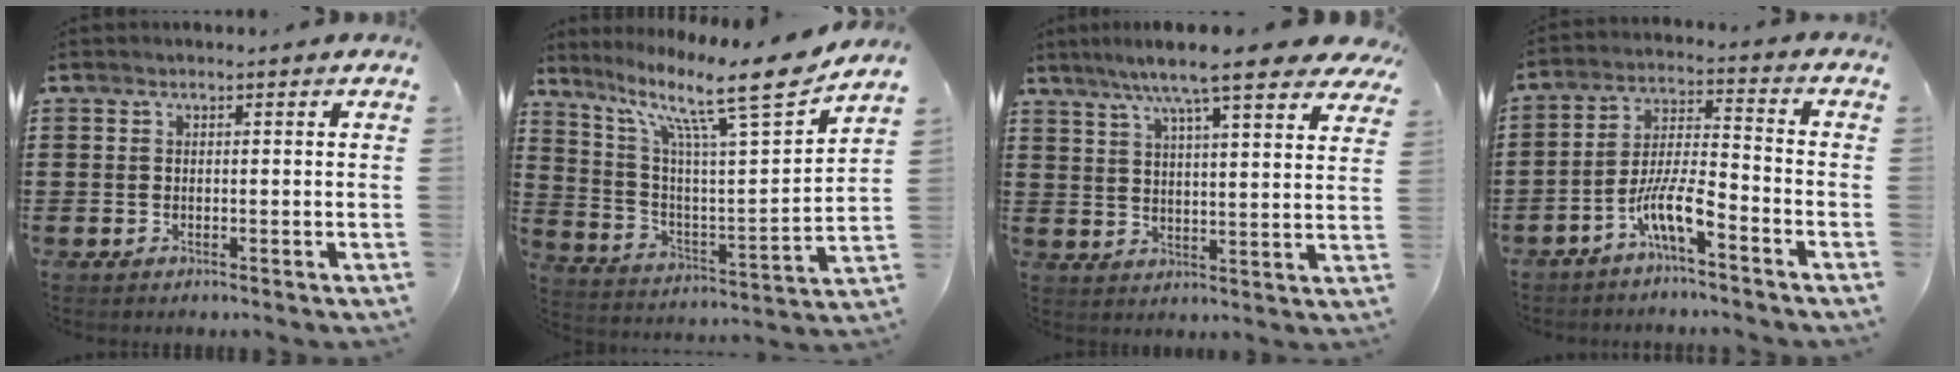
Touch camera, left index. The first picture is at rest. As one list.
[{"total": 14.3, "force": [10.7, 1.2, 9.4], "torque": [-0.194, -0.066, 0.166]}, {"total": 9.9, "force": [7.9, 0.8, 5.9], "torque": [-0.125, -0.028, 0.132]}, {"total": 8.2, "force": [-5.4, 1.6, 6.0], "torque": [-0.132, -0.002, -0.106]}]